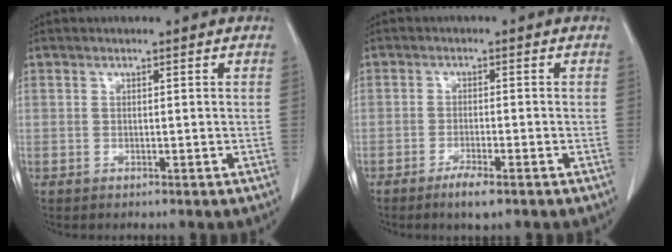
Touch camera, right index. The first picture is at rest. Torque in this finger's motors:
{"motor_torque": [0.33, -0.30, 0.08, 0.01]}